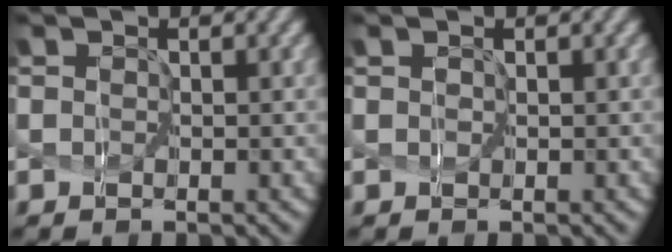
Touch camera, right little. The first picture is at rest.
{"total": 0.0}